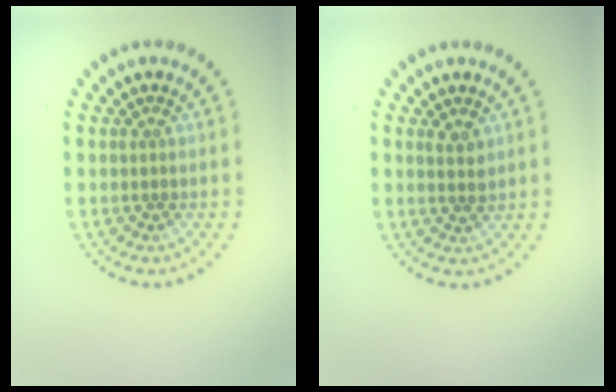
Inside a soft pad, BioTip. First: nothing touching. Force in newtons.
{"total": 1.3, "press": 1.2, "slide": 0.6}